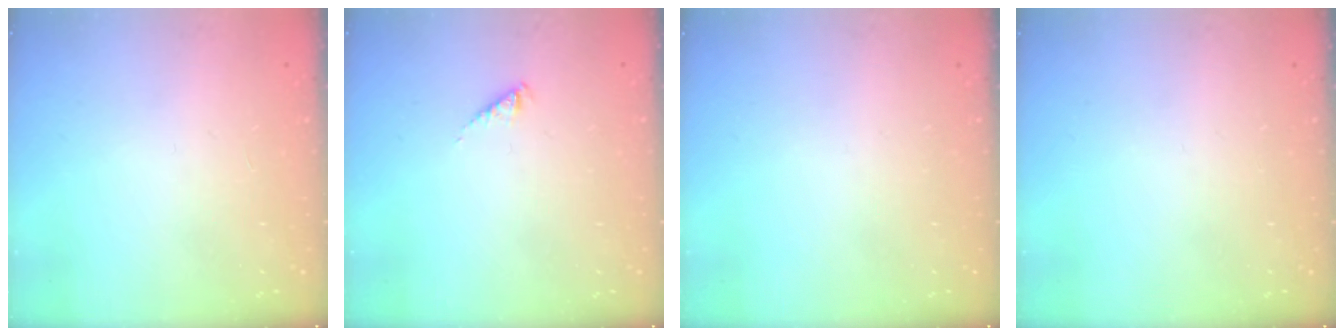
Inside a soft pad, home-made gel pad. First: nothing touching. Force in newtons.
{"total": 2.3, "press": 2.3, "slide": 0.3}
{"total": 0.0}
{"total": 0.0}